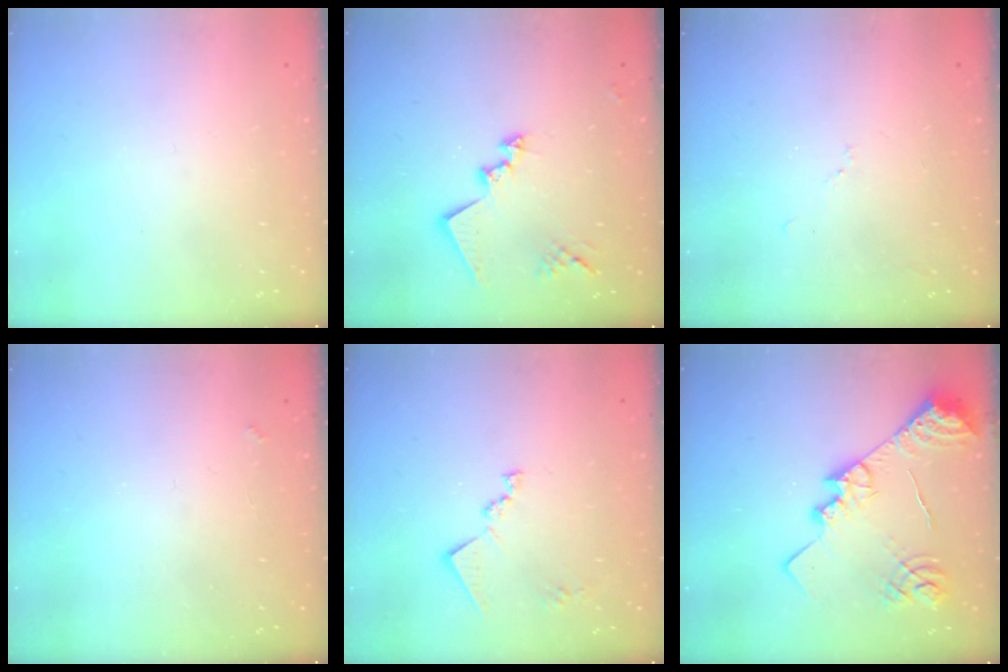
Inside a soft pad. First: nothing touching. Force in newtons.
{"total": 15.3, "press": 15.3, "slide": 0.9}
{"total": 7.3, "press": 7.3, "slide": 0.6}
{"total": 1.3, "press": 1.3, "slide": 0.4}
{"total": 11.6, "press": 11.6, "slide": 0.7}
{"total": 18.4, "press": 18.3, "slide": 1.7}